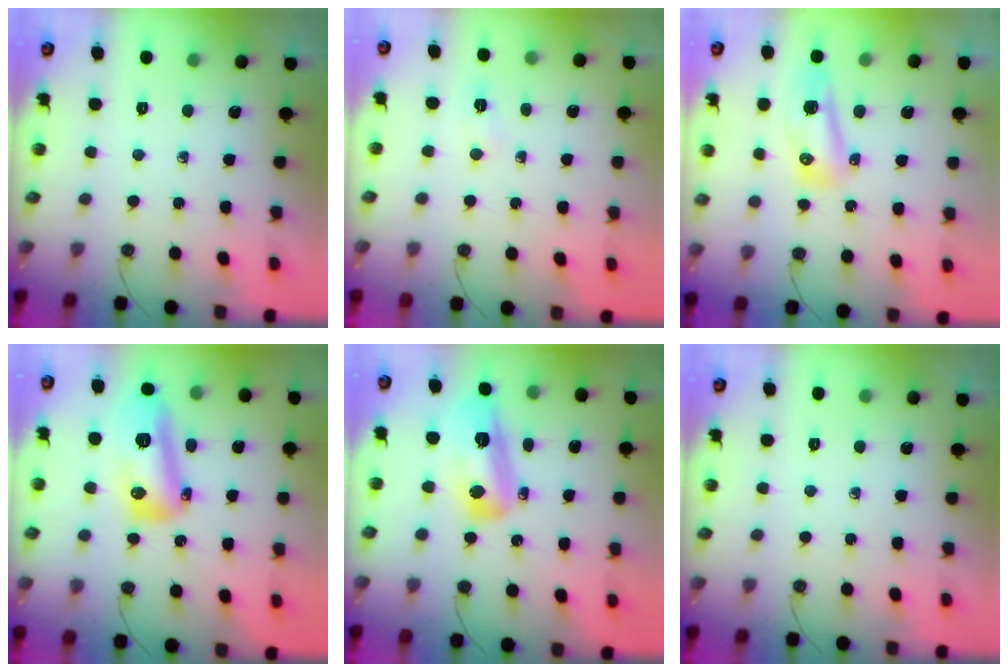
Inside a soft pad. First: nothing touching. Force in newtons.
{"total": 2.5, "press": 2.4, "slide": 0.4}
{"total": 8.5, "press": 8.3, "slide": 1.9}
{"total": 15.0, "press": 14.9, "slide": 1.4}
{"total": 13.2, "press": 13.1, "slide": 1.3}
{"total": 0.0}